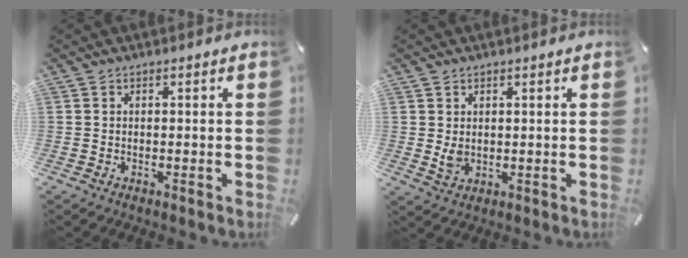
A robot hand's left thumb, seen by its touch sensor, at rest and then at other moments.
{"total": 3.2, "force": [0.9, 2.5, 1.8], "torque": [-0.026, -0.007, 0.013]}